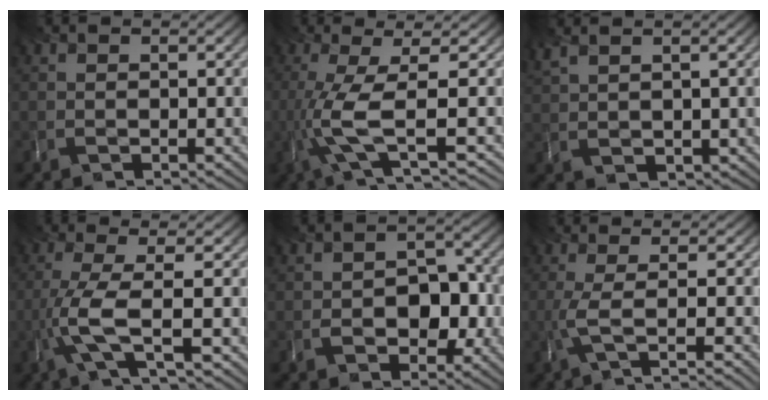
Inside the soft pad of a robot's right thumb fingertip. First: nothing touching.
{"total": 7.0, "force": [-1.1, 1.3, 6.8], "torque": [-0.125, 0.005, -0.026]}
{"total": 2.6, "force": [2.4, 0.9, 0.4], "torque": [-0.031, 0.006, 0.059]}
{"total": 4.9, "force": [-1.6, 0.7, 4.6], "torque": [-0.094, 0.003, -0.041]}
{"total": 5.0, "force": [-1.8, 3.7, 2.8], "torque": [-0.025, -0.005, -0.032]}
{"total": 4.1, "force": [-1.2, 0.6, 3.9], "torque": [-0.071, -0.002, -0.031]}